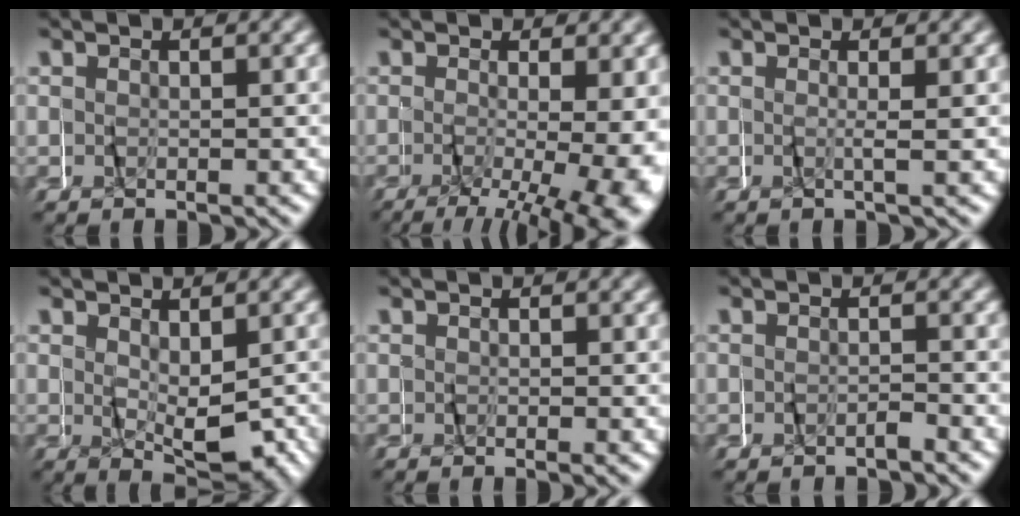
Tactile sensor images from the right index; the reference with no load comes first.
{"total": 6.3, "force": [-1.8, 1.7, 5.8], "torque": [-0.068, -0.022, -0.018]}
{"total": 1.1, "force": [0.0, -1.1, 0.2], "torque": [-0.014, 0.000, -0.001]}
{"total": 4.1, "force": [-0.9, 1.6, 3.6], "torque": [-0.051, -0.009, -0.013]}
{"total": 0.7, "force": [0.3, 0.3, 0.6], "torque": [-0.012, 0.001, 0.003]}
{"total": 1.1, "force": [-1.0, -0.2, -0.2], "torque": [-0.002, 0.000, -0.018]}